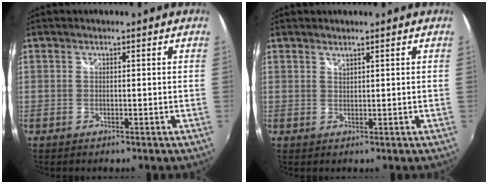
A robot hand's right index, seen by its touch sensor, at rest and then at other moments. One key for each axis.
{"total": 0.9, "fx": 0.9, "fy": -0.1, "fz": 0.2, "tx": -0.003, "ty": 0.000, "tz": 0.016}